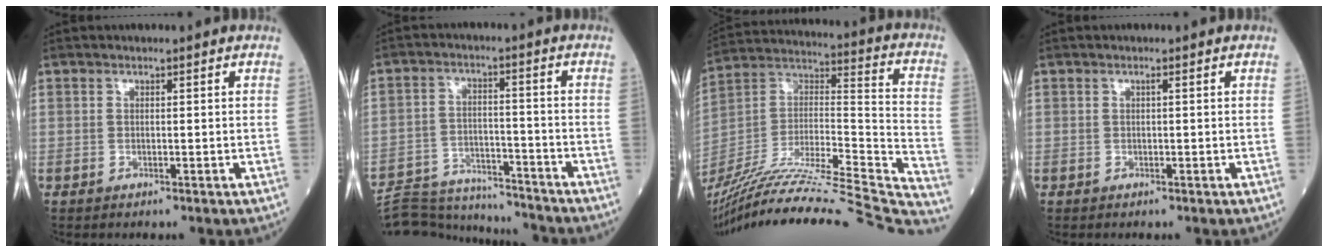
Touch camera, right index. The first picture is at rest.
{"total": 15.5, "force": [-15.1, 2.5, 2.4], "torque": [-0.048, 0.017, -0.227]}
{"total": 39.1, "force": [-34.9, 1.0, 17.5], "torque": [-0.234, -0.060, -0.525]}
{"total": 0.0}